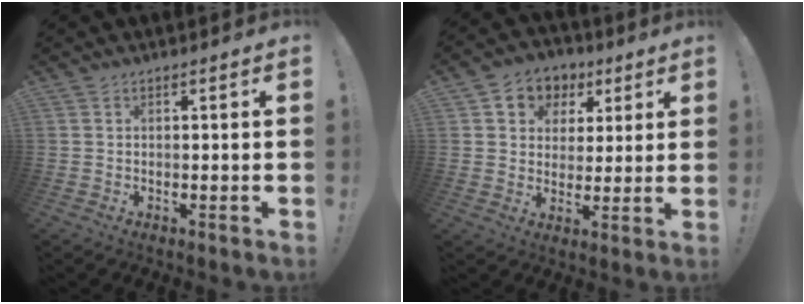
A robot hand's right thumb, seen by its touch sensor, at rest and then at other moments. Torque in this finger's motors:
{"motor_torque": [0.96, 1.69, 0.54, 0.34, 0.01]}